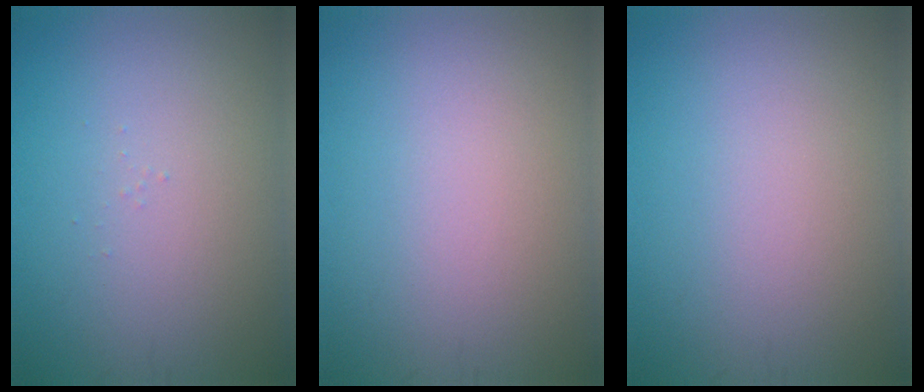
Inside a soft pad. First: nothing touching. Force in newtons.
{"total": 0.0}
{"total": 0.0}